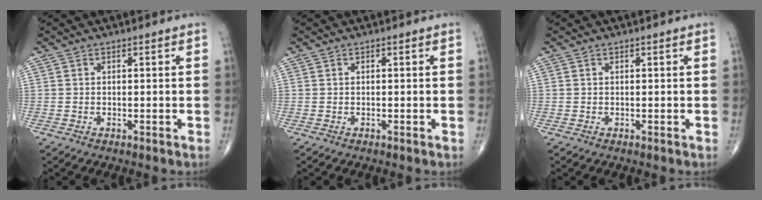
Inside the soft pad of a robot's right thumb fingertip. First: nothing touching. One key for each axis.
{"total": 0.0}
{"total": 0.0}